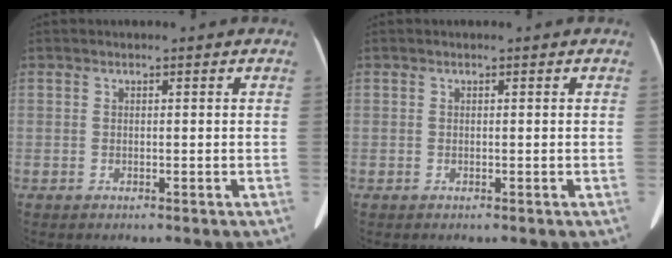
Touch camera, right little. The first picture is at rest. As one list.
[{"total": 0.0}]